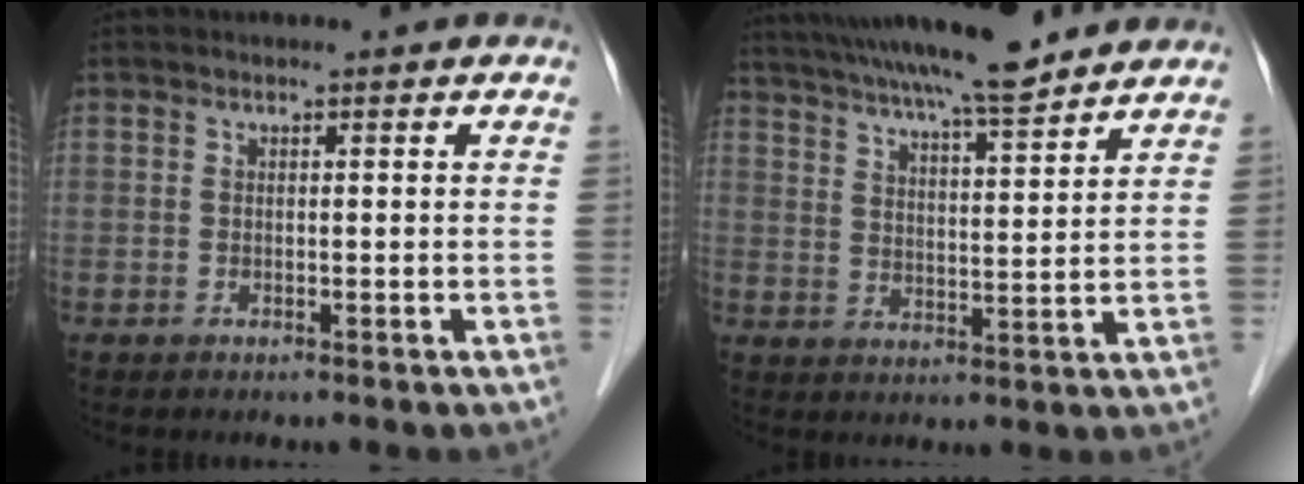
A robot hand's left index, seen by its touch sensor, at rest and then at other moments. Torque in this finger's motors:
{"motor_torque": [0.48, -0.58, 0.75, 0.21]}